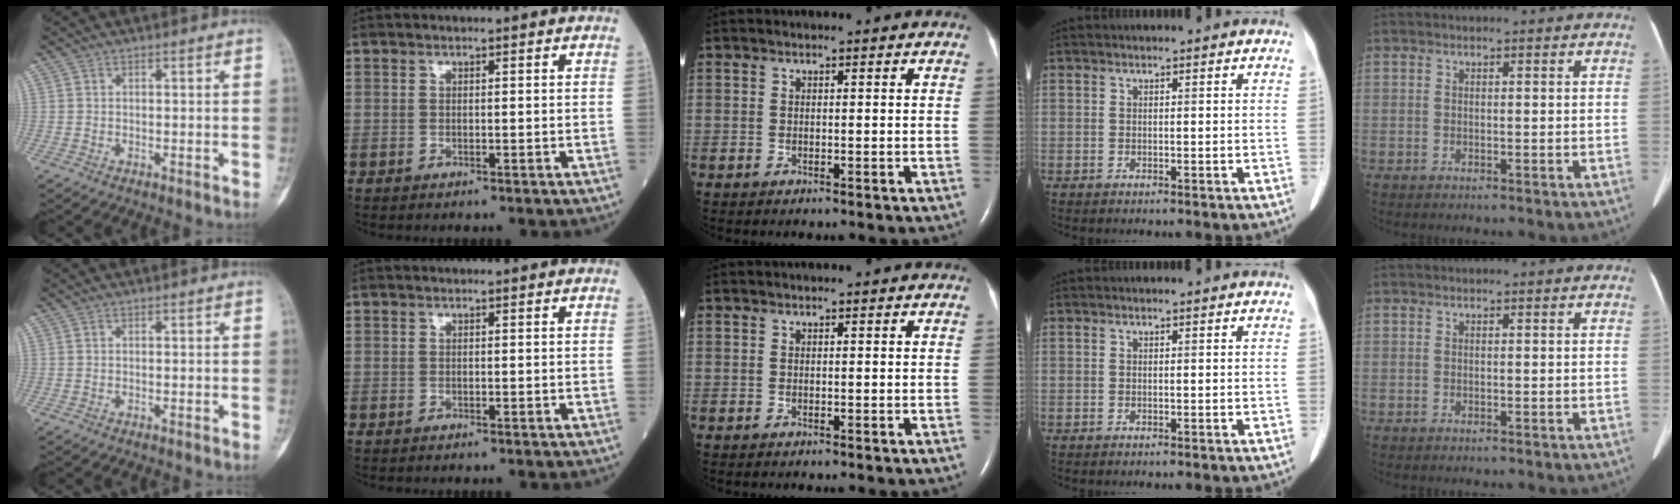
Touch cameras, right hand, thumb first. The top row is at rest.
{}